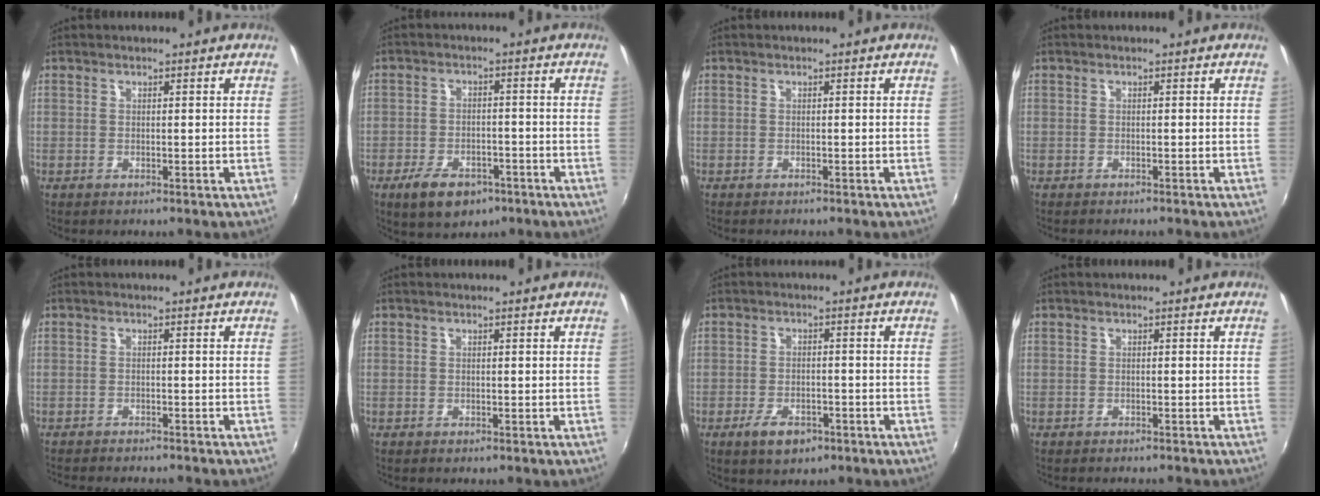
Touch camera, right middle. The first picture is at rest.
{"total": 8.9, "force": [-5.5, 4.8, 5.0], "torque": [-0.118, -0.009, -0.084]}
{"total": 1.0, "force": [-0.9, 0.2, 0.2], "torque": [-0.007, -0.004, -0.014]}
{"total": 1.2, "force": [-1.1, 0.2, 0.3], "torque": [-0.010, -0.007, -0.017]}
{"total": 5.6, "force": [-5.2, 0.6, 2.0], "torque": [-0.050, -0.015, -0.080]}
{"total": 0.0}
{"total": 5.4, "force": [-3.2, 2.7, 3.3], "torque": [-0.078, -0.005, -0.052]}
{"total": 2.5, "force": [-2.3, 0.4, 0.9], "torque": [-0.023, -0.011, -0.035]}